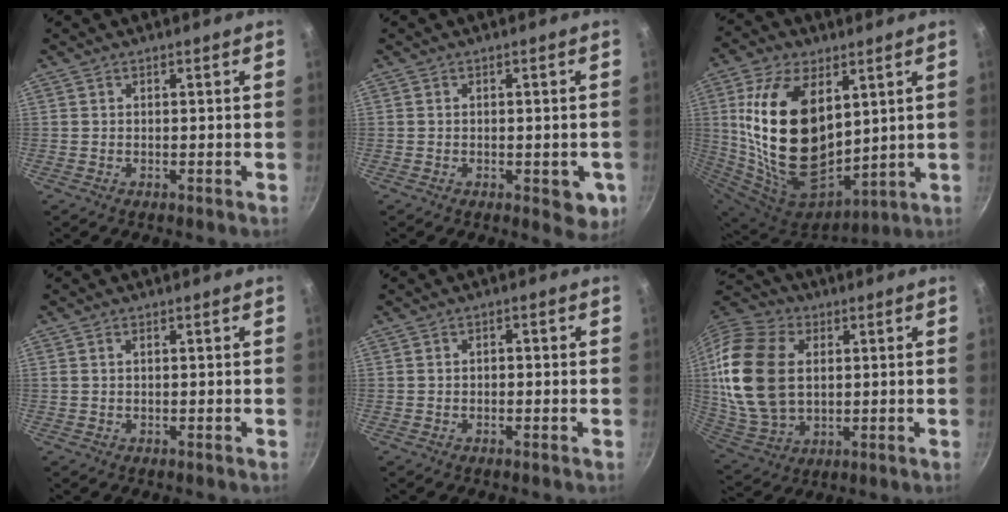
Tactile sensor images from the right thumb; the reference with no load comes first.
{"total": 6.1, "force": [-1.4, 3.1, 5.0], "torque": [-0.041, -0.001, -0.014]}
{"total": 25.2, "force": [6.2, 15.1, 19.2], "torque": [-0.348, -0.039, 0.128]}
{"total": 0.8, "force": [0.3, 0.4, 0.6], "torque": [-0.010, 0.003, 0.006]}
{"total": 1.3, "force": [-0.3, 1.0, 0.9], "torque": [-0.014, 0.008, -0.006]}
{"total": 21.2, "force": [2.7, 14.4, 15.3], "torque": [-0.291, 0.002, 0.058]}